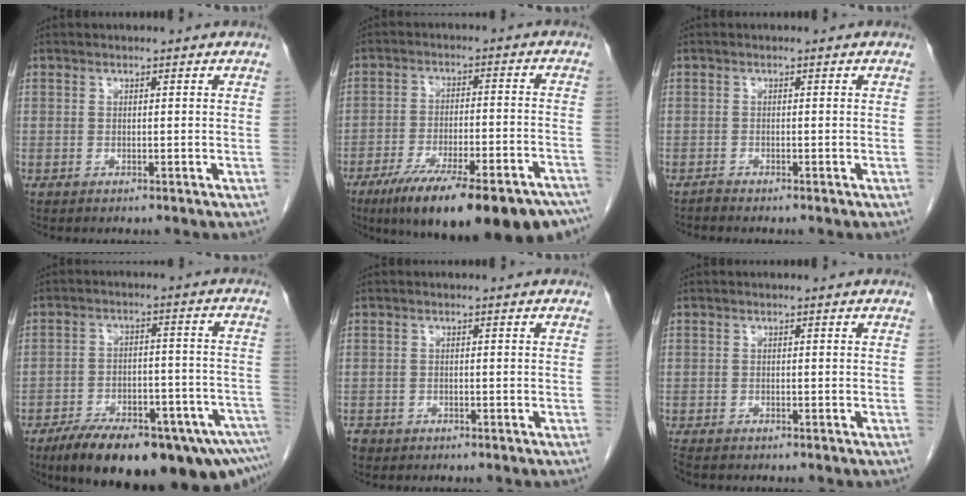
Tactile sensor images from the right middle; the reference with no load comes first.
{"total": 24.6, "force": [-18.9, 5.1, 14.9], "torque": [-0.171, -0.013, -0.266]}
{"total": 0.7, "force": [-0.7, 0.0, -0.1], "torque": [-0.001, -0.003, -0.015]}
{"total": 21.5, "force": [-15.8, 5.6, 13.6], "torque": [-0.139, 0.018, -0.219]}
{"total": 2.5, "force": [-1.9, 1.6, 0.4], "torque": [-0.010, 0.001, -0.033]}
{"total": 2.1, "force": [-1.8, 0.6, 0.9], "torque": [-0.019, -0.006, -0.024]}